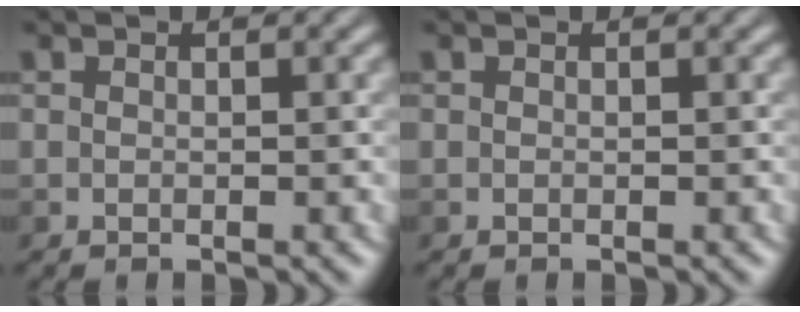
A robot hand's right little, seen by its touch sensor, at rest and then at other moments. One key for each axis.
{"total": 0.0}